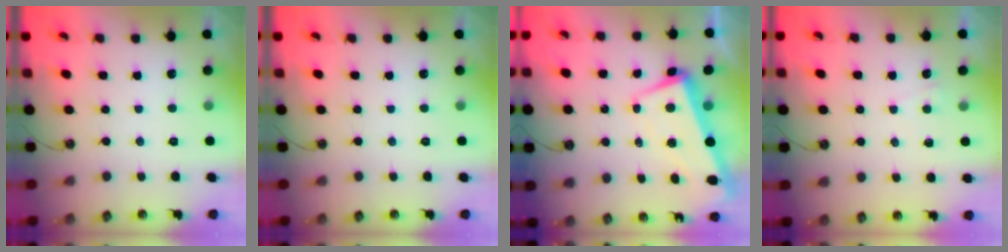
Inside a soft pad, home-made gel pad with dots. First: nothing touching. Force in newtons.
{"total": 0.0}
{"total": 1.9, "press": 0.8, "slide": 1.8}
{"total": 1.4, "press": 1.3, "slide": 0.3}